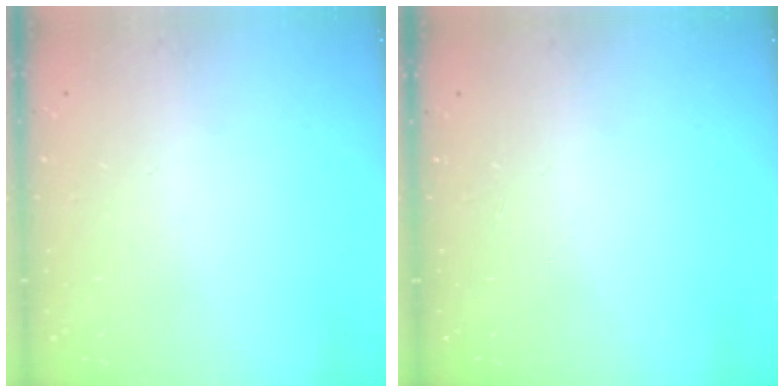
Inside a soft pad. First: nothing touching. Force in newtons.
{"total": 0.0}